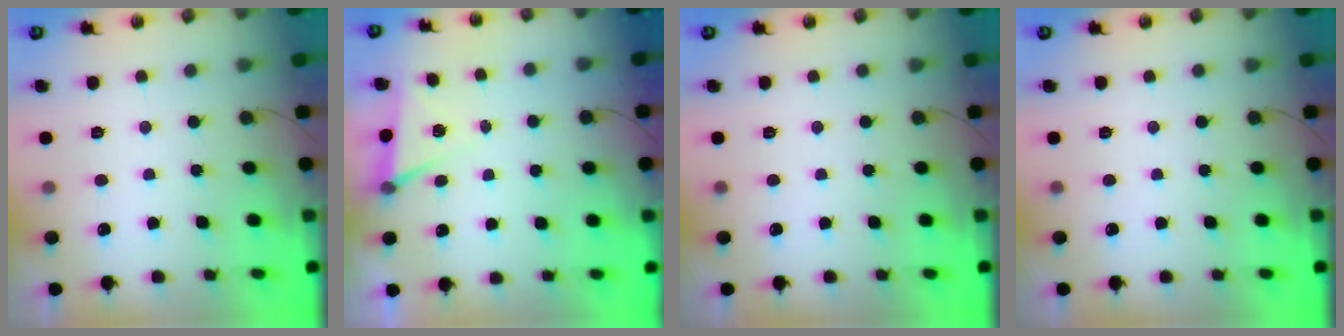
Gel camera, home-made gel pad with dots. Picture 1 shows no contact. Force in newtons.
{"total": 5.2, "press": 2.7, "slide": 4.5}
{"total": 0.0}
{"total": 0.0}